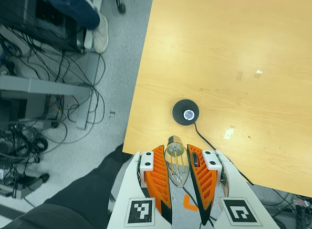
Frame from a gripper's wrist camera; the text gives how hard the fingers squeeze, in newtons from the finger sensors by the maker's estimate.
{"total": 15.3, "left": 15.7, "right": 14.9}